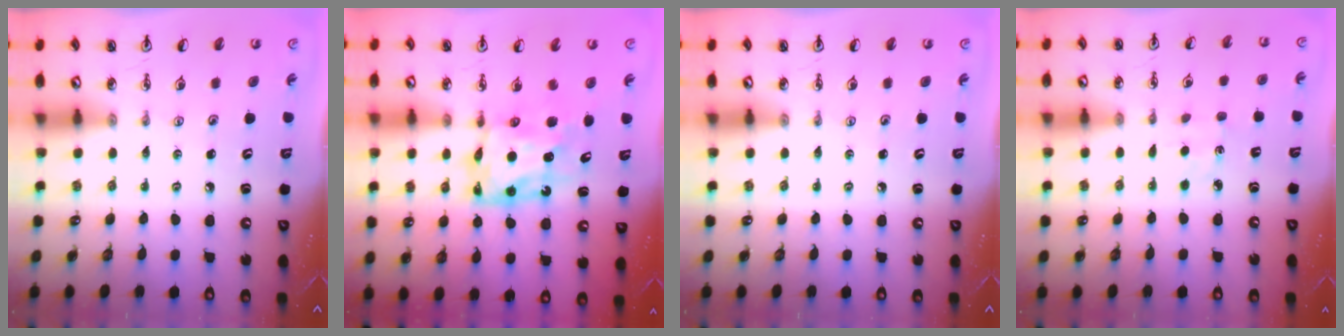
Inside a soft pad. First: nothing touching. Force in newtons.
{"total": 9.1, "press": 9.1, "slide": 0.8}
{"total": 0.0}
{"total": 2.4, "press": 2.3, "slide": 0.3}